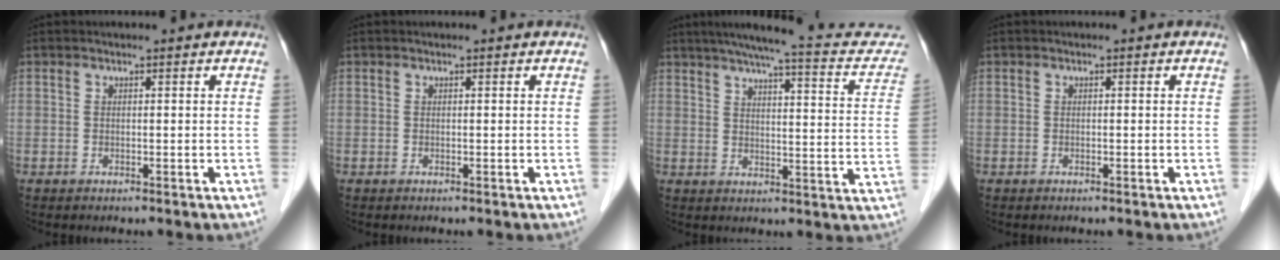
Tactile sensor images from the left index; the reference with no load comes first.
{"total": 0.0}
{"total": 20.7, "force": [18.0, 3.0, 9.8], "torque": [-0.127, -0.010, 0.212]}
{"total": 0.0}